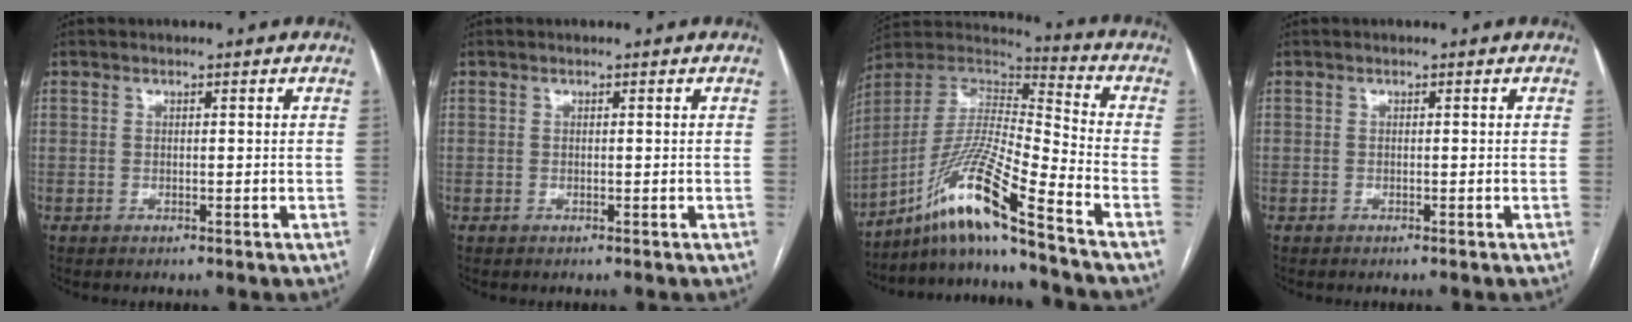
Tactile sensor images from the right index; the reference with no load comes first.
{"total": 0.0}
{"total": 16.0, "force": [-11.4, -1.3, 11.2], "torque": [-0.224, 0.002, -0.210]}
{"total": 0.0}